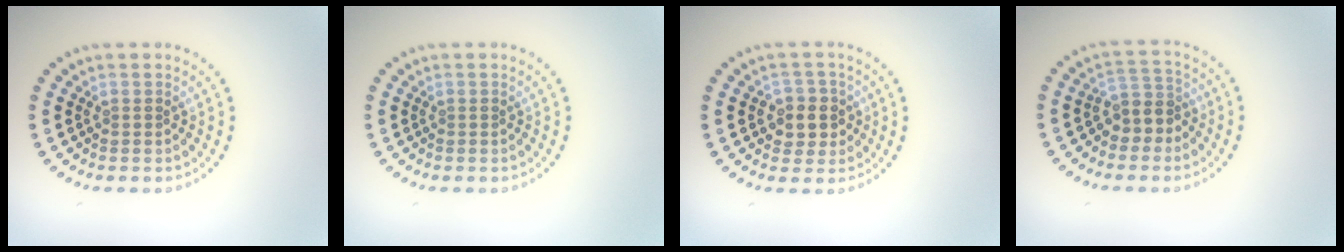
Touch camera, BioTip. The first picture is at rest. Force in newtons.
{"total": 0.0}
{"total": 2.8, "press": 2.6, "slide": 0.9}
{"total": 3.0, "press": 2.5, "slide": 1.7}